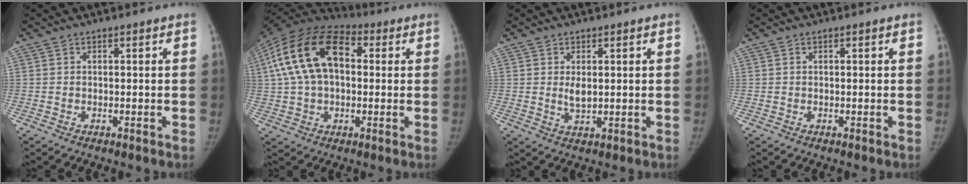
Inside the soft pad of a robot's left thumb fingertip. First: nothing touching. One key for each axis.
{"total": 19.3, "fx": 3.3, "fy": 12.2, "fz": 14.6, "tx": -0.273, "ty": 0.029, "tz": 0.048}
{"total": 2.8, "fx": 0.5, "fy": 1.6, "fz": 2.3, "tx": -0.029, "ty": -0.008, "tz": 0.012}
{"total": 0.0}